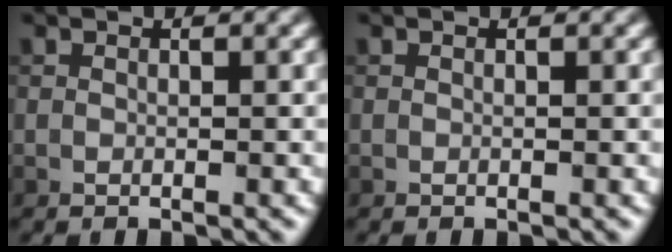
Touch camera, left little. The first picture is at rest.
{"total": 0.0}